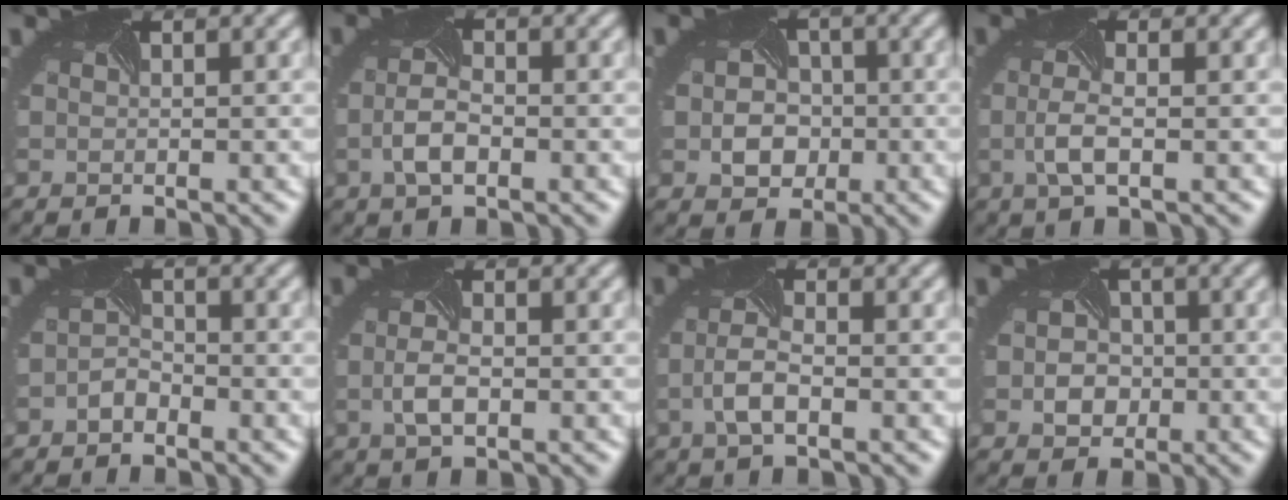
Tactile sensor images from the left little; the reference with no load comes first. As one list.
[{"total": 2.7, "force": [-1.0, 1.2, 2.2], "torque": [-0.055, -0.004, -0.020]}, {"total": 3.9, "force": [-0.6, 3.2, 2.1], "torque": [-0.033, -0.004, -0.010]}, {"total": 2.4, "force": [-0.5, 0.7, 2.3], "torque": [-0.057, -0.003, -0.010]}, {"total": 1.4, "force": [-1.3, 0.5, 0.3], "torque": [-0.013, 0.002, -0.025]}, {"total": 2.3, "force": [-0.6, 1.0, 2.0], "torque": [-0.049, -0.006, -0.010]}, {"total": 2.6, "force": [-0.9, 0.9, 2.3], "torque": [-0.060, -0.004, -0.019]}, {"total": 3.3, "force": [-0.4, 2.8, 1.7], "torque": [-0.018, -0.001, -0.009]}]